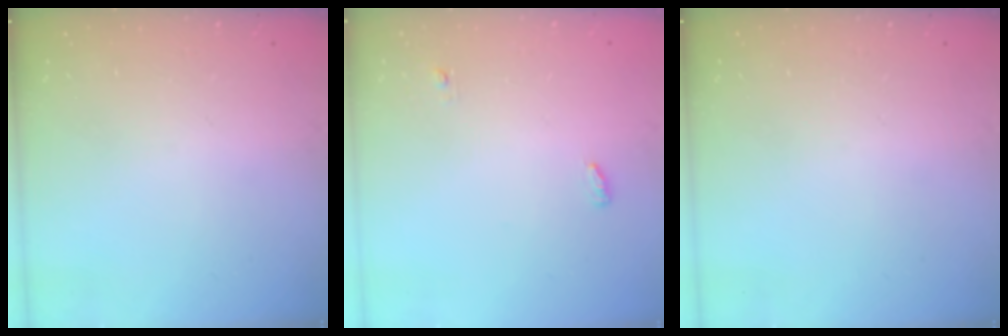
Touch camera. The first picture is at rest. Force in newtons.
{"total": 3.5, "press": 3.4, "slide": 1.0}
{"total": 0.0}